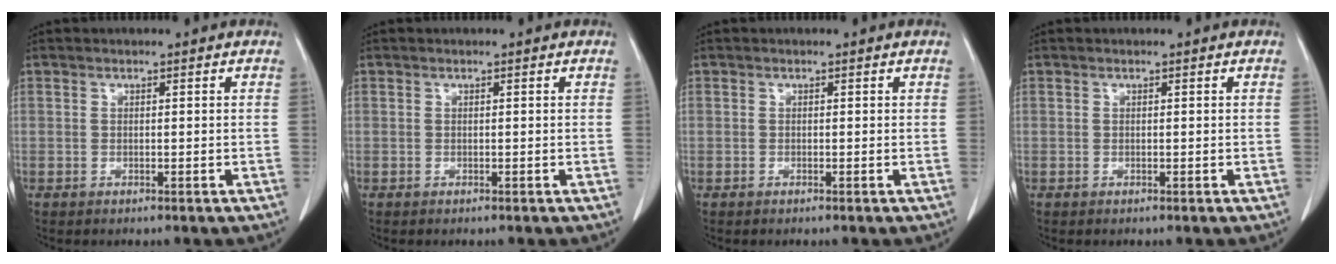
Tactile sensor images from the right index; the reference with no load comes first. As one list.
[{"total": 0.0}, {"total": 0.0}, {"total": 0.0}]